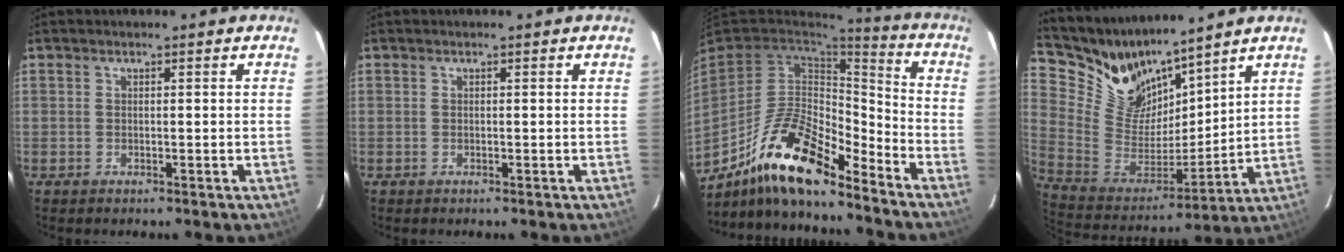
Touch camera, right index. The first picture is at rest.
{"total": 0.0}
{"total": 17.9, "force": [-12.6, 5.3, 11.7], "torque": [-0.232, -0.006, -0.236]}
{"total": 14.3, "force": [12.6, 5.6, 3.8], "torque": [-0.109, -0.025, 0.256]}